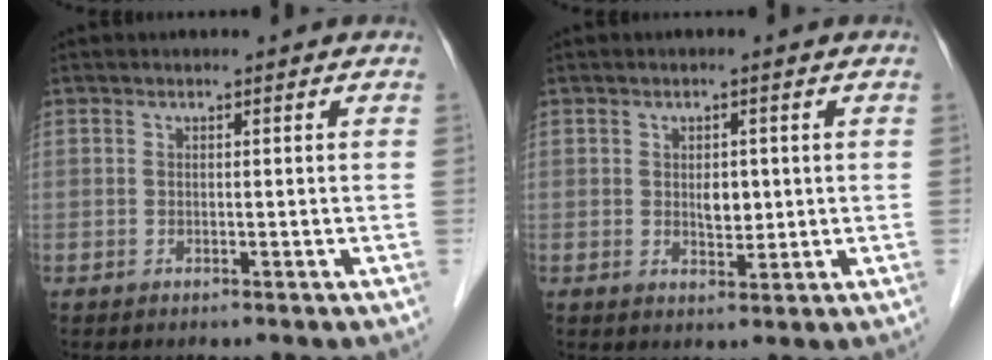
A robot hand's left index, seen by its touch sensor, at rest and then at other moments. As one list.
[{"total": 2.7, "force": [0.4, 1.6, 2.1], "torque": [-0.036, -0.002, 0.010]}]